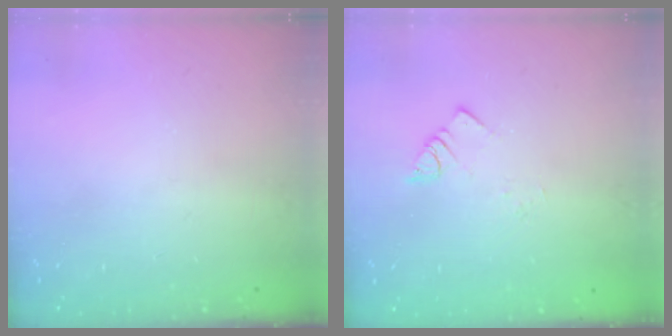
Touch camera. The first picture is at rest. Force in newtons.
{"total": 2.8, "press": 2.8, "slide": 0.3}